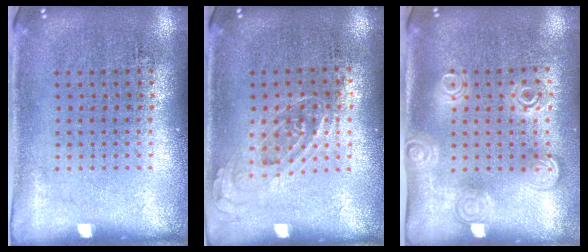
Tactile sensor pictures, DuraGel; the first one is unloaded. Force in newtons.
{"total": 0.8, "press": 0.7, "slide": 0.5}
{"total": 1.7, "press": 1.4, "slide": 1.0}